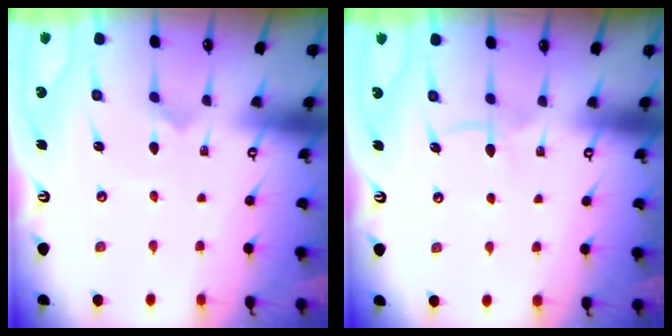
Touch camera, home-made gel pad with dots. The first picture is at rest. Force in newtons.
{"total": 6.2, "press": 6.2, "slide": 0.8}